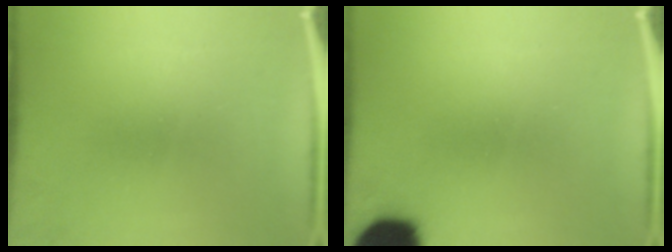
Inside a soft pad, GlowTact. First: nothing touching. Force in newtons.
{"total": 17.2}